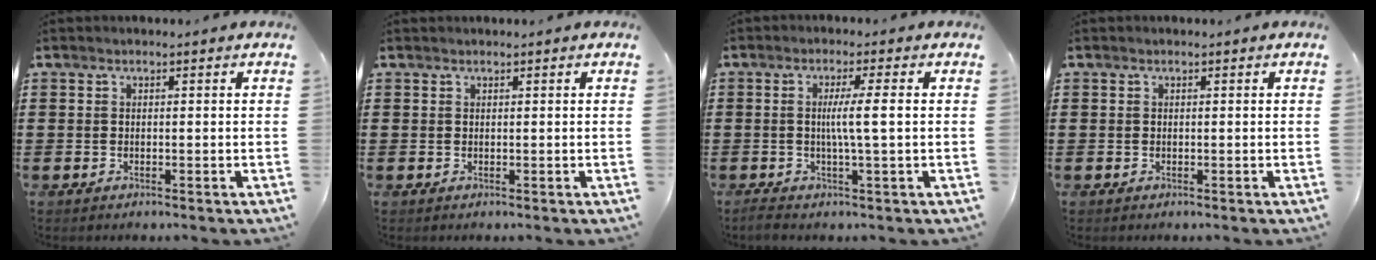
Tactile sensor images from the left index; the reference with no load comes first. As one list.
[{"total": 0.0}, {"total": 4.9, "force": [-0.1, -0.3, 4.9], "torque": [-0.091, -0.006, -0.006]}, {"total": 0.0}]